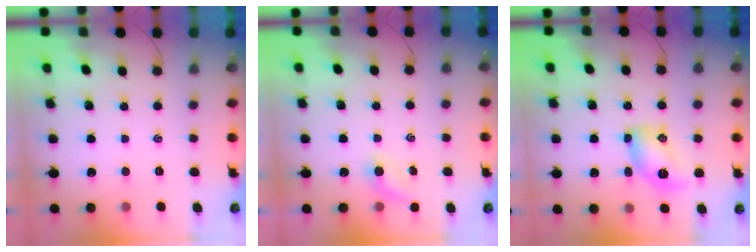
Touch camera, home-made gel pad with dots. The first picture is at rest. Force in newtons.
{"total": 3.5, "press": 3.4, "slide": 1.1}
{"total": 7.8, "press": 7.7, "slide": 1.4}